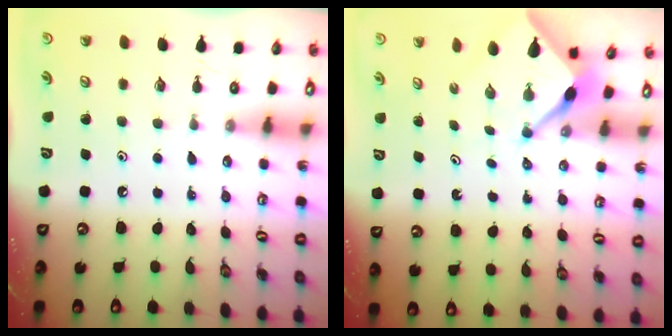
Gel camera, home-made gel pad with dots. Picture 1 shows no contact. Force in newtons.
{"total": 2.8, "press": 2.8, "slide": 0.3}